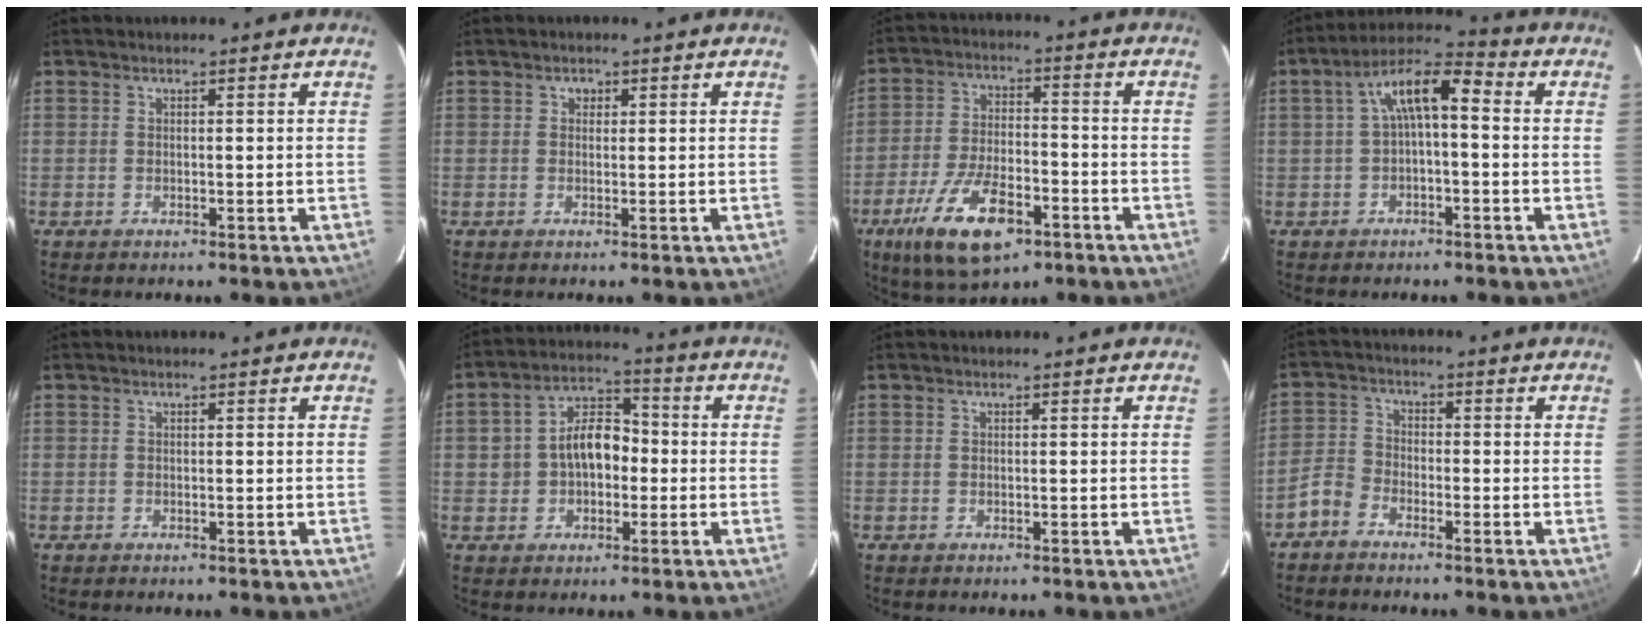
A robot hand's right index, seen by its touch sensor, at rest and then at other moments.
{"total": 1.2, "force": [0.3, 1.1, 0.2], "torque": [-0.001, 0.005, 0.003]}
{"total": 15.2, "force": [-8.3, 6.4, 11.1], "torque": [-0.228, -0.021, -0.142]}
{"total": 8.1, "force": [0.1, 3.0, 7.5], "torque": [-0.144, 0.029, 0.000]}
{"total": 0.0}
{"total": 8.6, "force": [-0.8, 6.3, 5.9], "torque": [-0.105, 0.032, -0.003]}
{"total": 0.0}
{"total": 3.9, "force": [-2.9, 2.3, 1.1], "torque": [-0.023, 0.014, -0.064]}